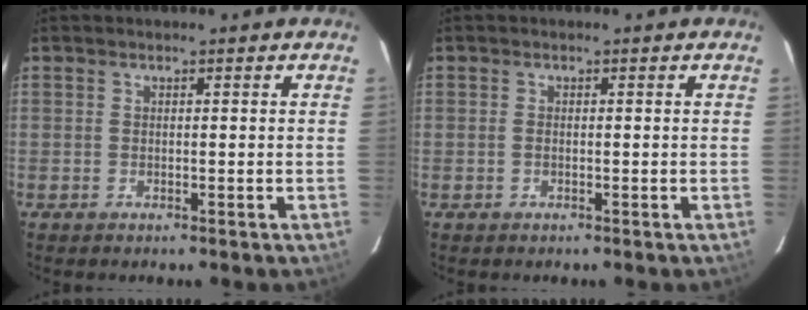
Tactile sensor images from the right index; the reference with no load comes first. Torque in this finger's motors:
{"motor_torque": [-0.10, 0.02, -0.03, 0.00]}